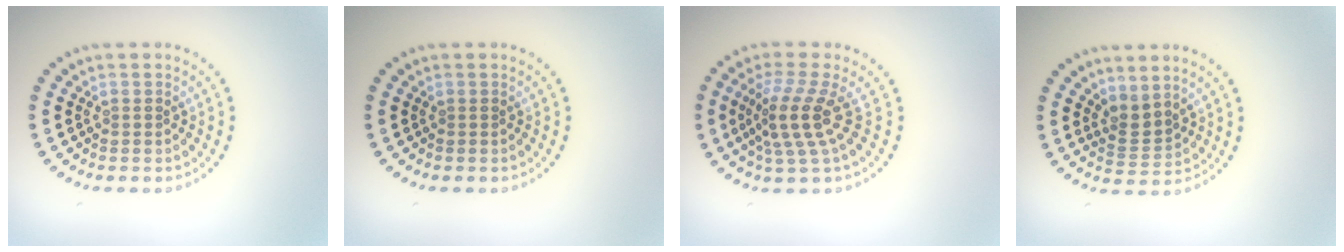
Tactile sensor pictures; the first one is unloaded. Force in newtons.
{"total": 0.0}
{"total": 3.8, "press": 2.7, "slide": 2.7}
{"total": 2.3, "press": 1.5, "slide": 1.7}